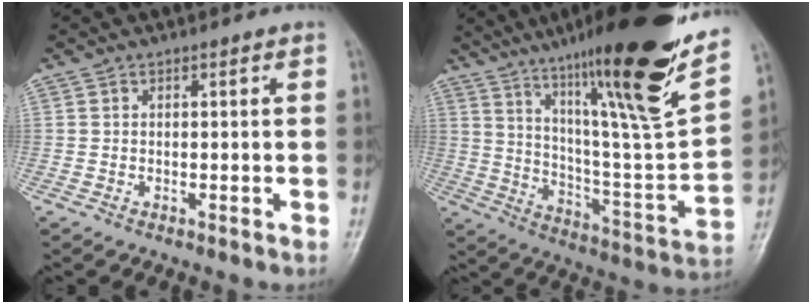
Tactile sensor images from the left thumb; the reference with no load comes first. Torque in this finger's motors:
{"motor_torque": [4.09, 0.91, 1.20, -1.57, 0.62]}